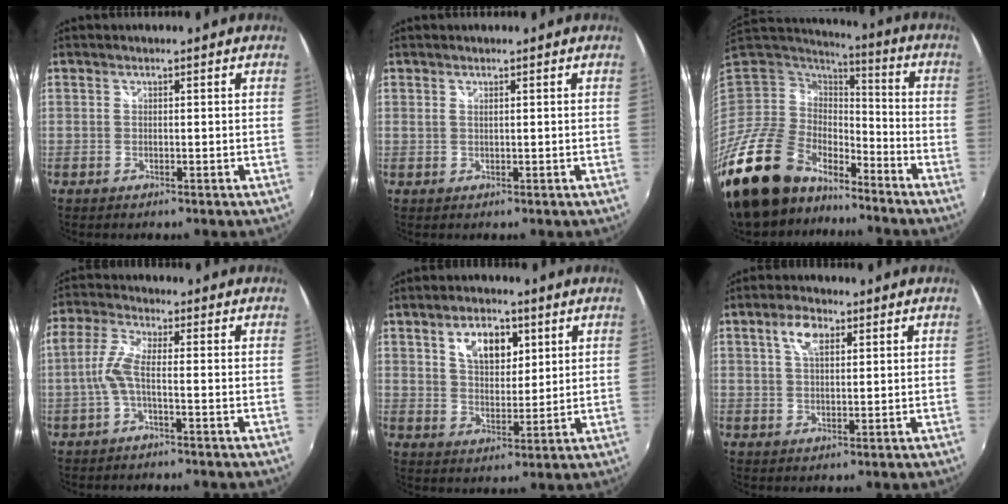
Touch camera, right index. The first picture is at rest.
{"total": 0.7, "force": [0.5, -0.1, 0.4], "torque": [-0.009, 0.001, 0.010]}
{"total": 24.3, "force": [-17.8, 12.6, 10.7], "torque": [-0.253, -0.018, -0.308]}
{"total": 4.9, "force": [-1.4, 0.8, 4.6], "torque": [-0.111, 0.007, -0.030]}
{"total": 8.3, "force": [3.7, 4.7, 5.7], "torque": [-0.097, 0.013, 0.066]}
{"total": 5.0, "force": [2.2, 2.4, 3.7], "torque": [-0.067, 0.009, 0.039]}